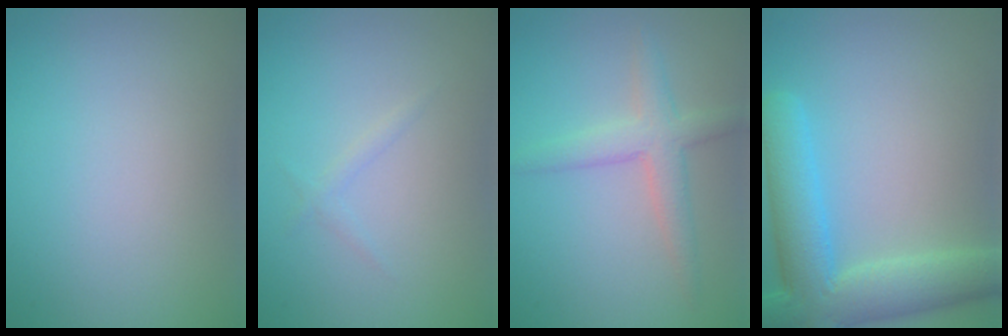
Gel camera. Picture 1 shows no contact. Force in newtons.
{"total": 0.8, "press": 0.8, "slide": 0.1}
{"total": 3.2, "press": 3.2, "slide": 0.1}
{"total": 7.9, "press": 7.9, "slide": 0.3}